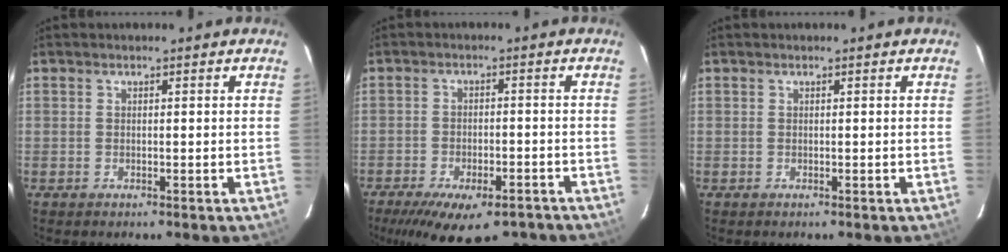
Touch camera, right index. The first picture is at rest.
{"total": 15.4, "force": [-11.3, 6.1, 8.5], "torque": [-0.170, -0.026, -0.161]}
{"total": 0.0}